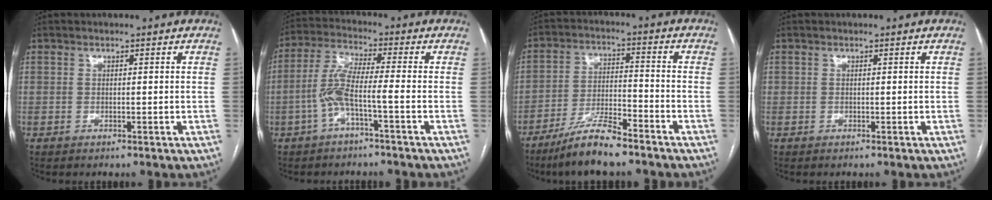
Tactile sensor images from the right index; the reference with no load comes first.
{"total": 6.8, "force": [-2.4, 0.2, 6.4], "torque": [-0.139, 0.017, -0.050]}
{"total": 9.4, "force": [-7.5, 0.9, 5.6], "torque": [-0.110, -0.016, -0.139]}
{"total": 0.0}